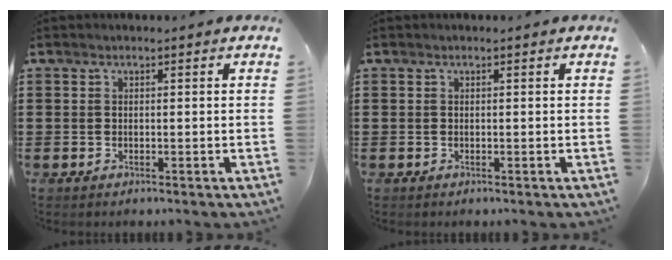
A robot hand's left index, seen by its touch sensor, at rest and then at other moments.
{"total": 0.0}